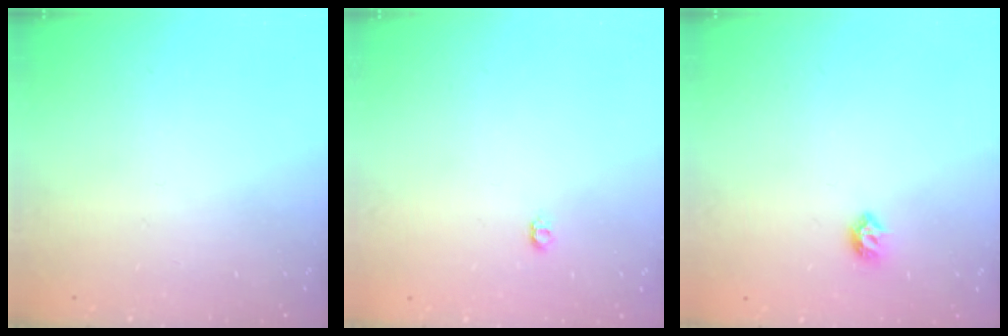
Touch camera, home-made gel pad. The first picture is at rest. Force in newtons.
{"total": 3.7, "press": 3.7, "slide": 0.4}
{"total": 5.5, "press": 5.4, "slide": 1.2}